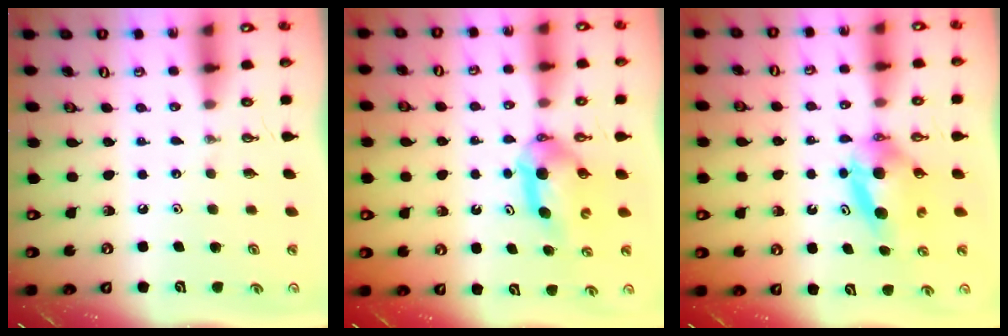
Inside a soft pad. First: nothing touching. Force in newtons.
{"total": 6.0, "press": 6.0, "slide": 0.8}
{"total": 6.5, "press": 6.3, "slide": 1.9}